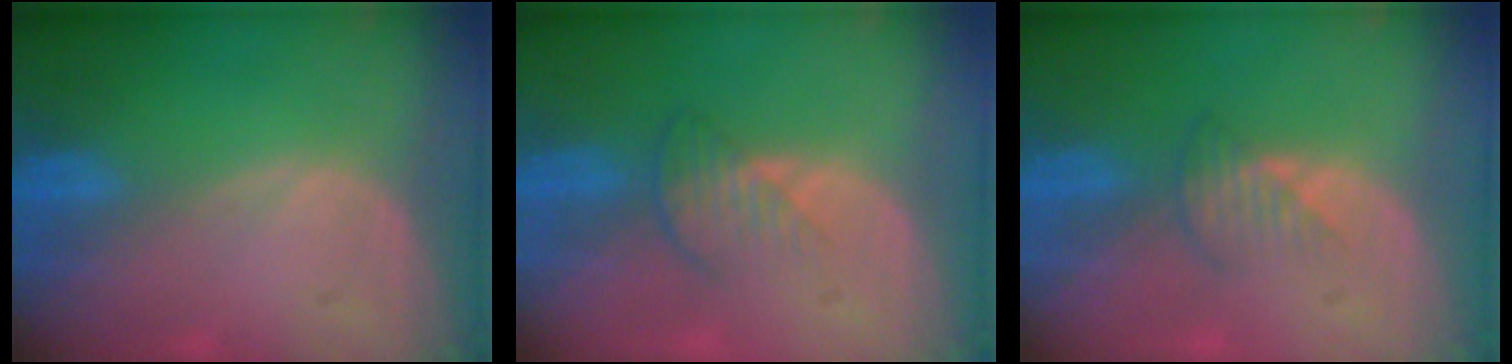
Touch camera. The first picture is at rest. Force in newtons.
{"total": 3.7, "press": 3.2, "slide": 1.8}
{"total": 2.5, "press": 2.5, "slide": 0.3}